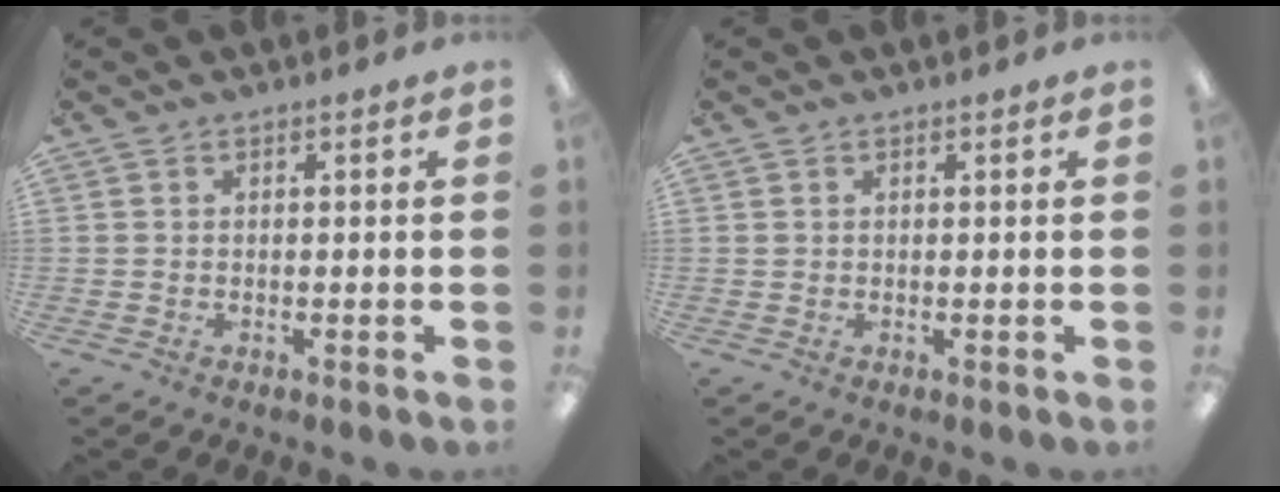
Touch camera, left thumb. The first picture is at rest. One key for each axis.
{"total": 0.6, "fx": 0.5, "fy": 0.3, "fz": 0.0, "tx": 0.000, "ty": 0.001, "tz": 0.010}